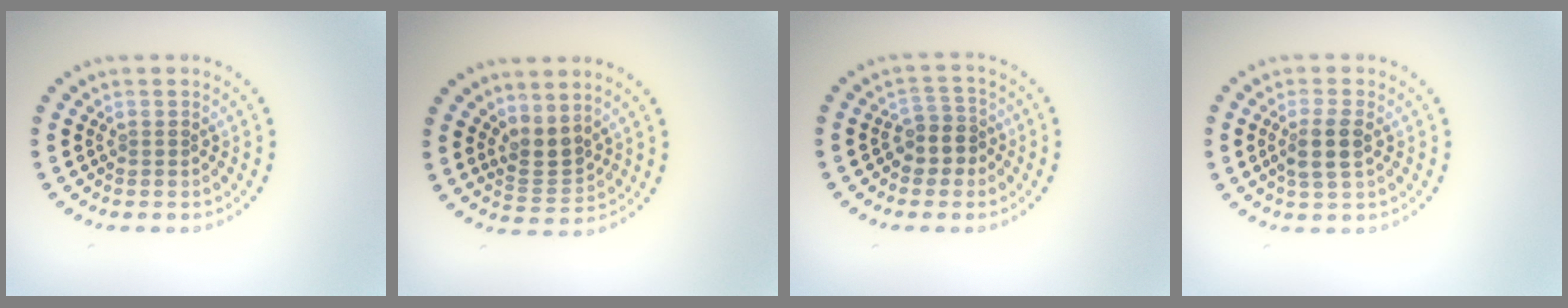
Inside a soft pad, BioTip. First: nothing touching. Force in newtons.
{"total": 2.6, "press": 2.2, "slide": 1.5}
{"total": 2.5, "press": 2.2, "slide": 1.2}
{"total": 2.7, "press": 2.5, "slide": 0.9}